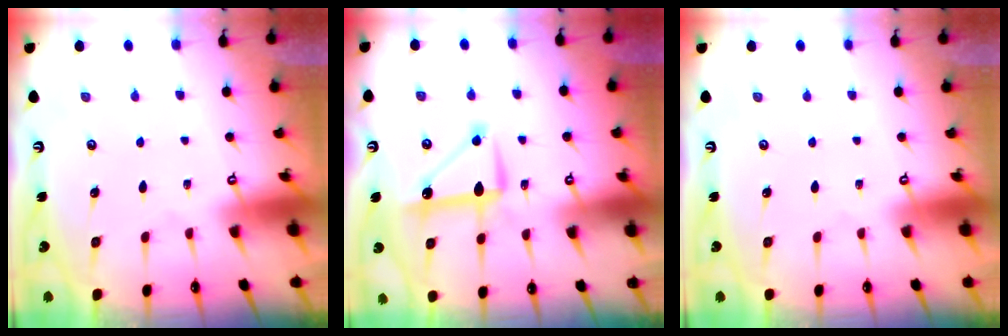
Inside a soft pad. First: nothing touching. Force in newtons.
{"total": 10.2, "press": 10.2, "slide": 0.4}
{"total": 0.0}